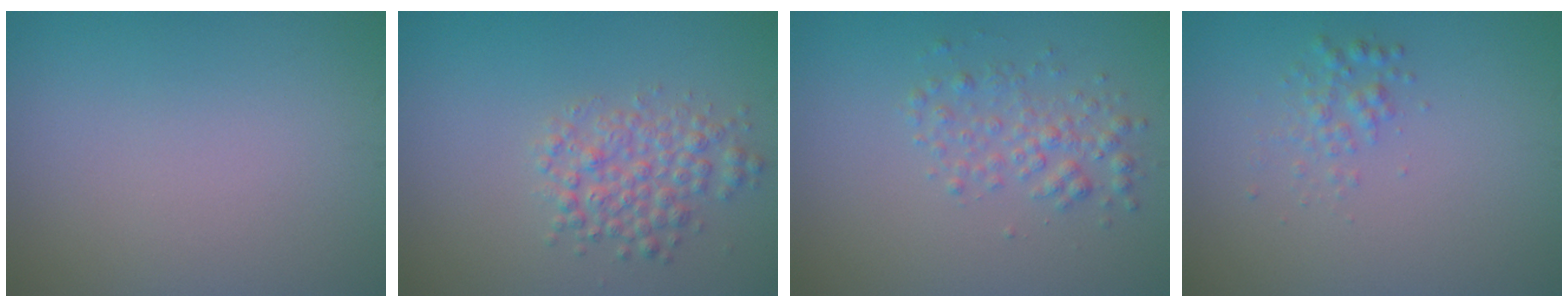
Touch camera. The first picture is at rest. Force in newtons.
{"total": 3.2, "press": 3.1, "slide": 0.1}
{"total": 2.3, "press": 2.3, "slide": 0.1}
{"total": 1.5, "press": 1.5, "slide": 0.1}